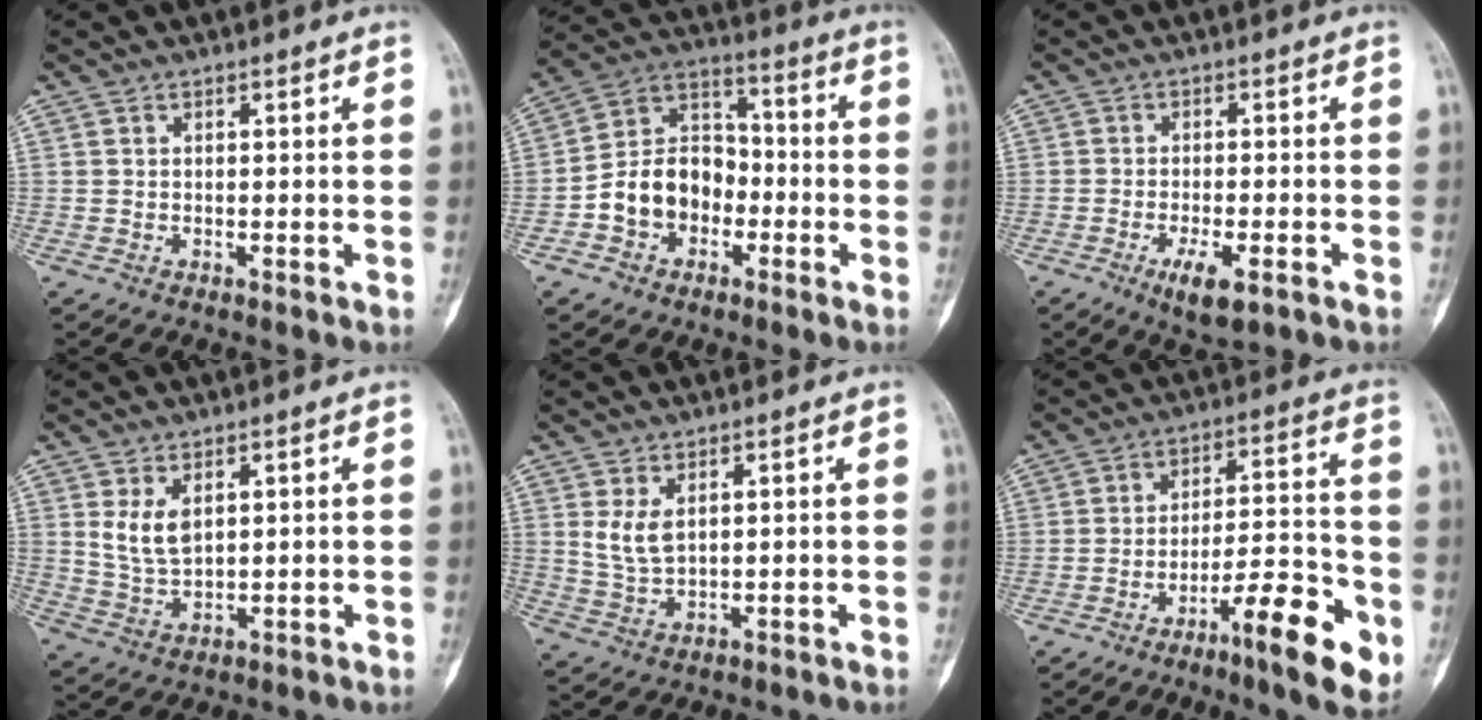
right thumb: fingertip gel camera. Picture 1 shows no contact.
{"total": 12.5, "force": [-3.5, 9.7, 7.0], "torque": [-0.090, 0.051, -0.071]}
{"total": 5.8, "force": [-2.7, 1.8, 4.8], "torque": [-0.083, -0.003, -0.042]}
{"total": 5.5, "force": [2.2, 2.9, 4.1], "torque": [-0.074, -0.015, 0.054]}
{"total": 4.6, "force": [1.7, 2.4, 3.5], "torque": [-0.067, -0.011, 0.046]}
{"total": 14.2, "force": [-6.8, 3.2, 12.0], "torque": [-0.168, 0.042, -0.101]}